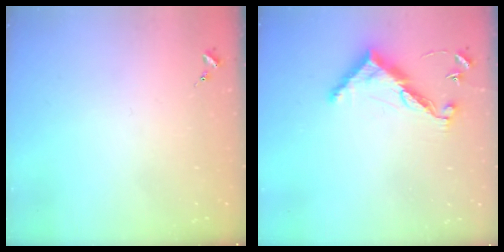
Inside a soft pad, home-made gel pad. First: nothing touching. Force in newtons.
{"total": 10.6, "press": 10.6, "slide": 0.4}